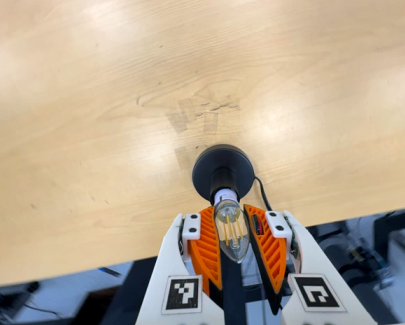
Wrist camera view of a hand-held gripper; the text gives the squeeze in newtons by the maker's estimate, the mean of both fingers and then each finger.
{"total": 14.6, "left": 14.9, "right": 14.2}